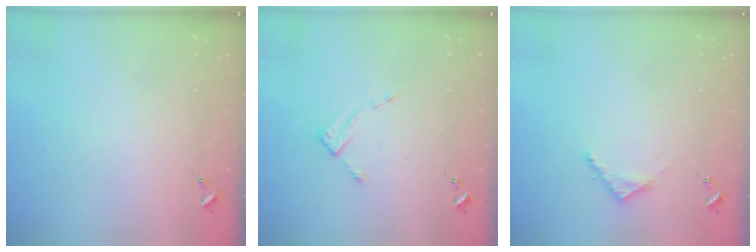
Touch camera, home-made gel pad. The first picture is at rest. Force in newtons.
{"total": 2.6, "press": 2.6, "slide": 0.3}
{"total": 3.5, "press": 3.5, "slide": 0.3}